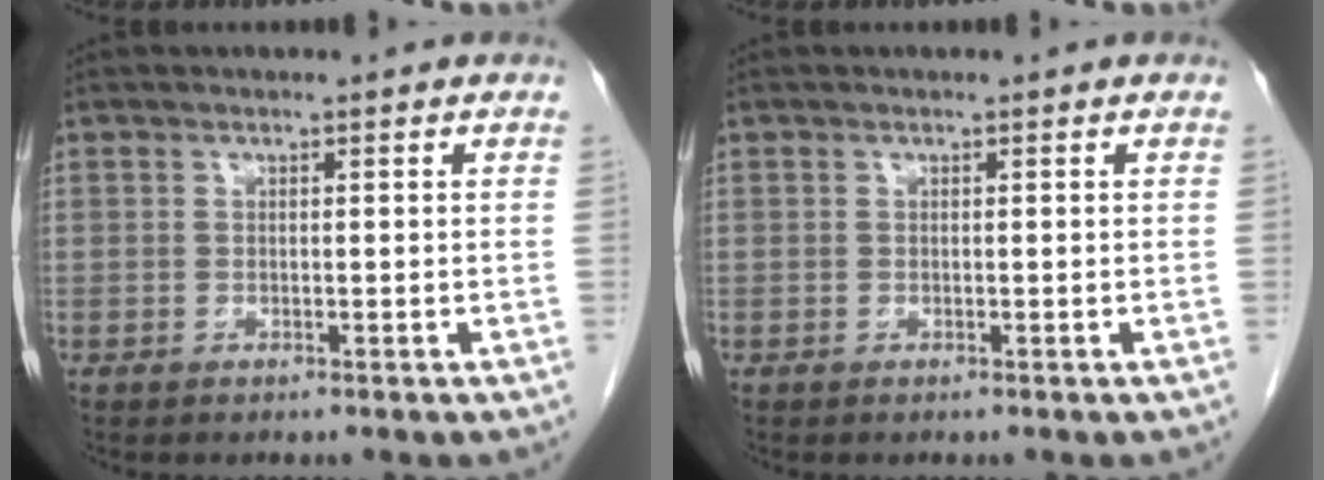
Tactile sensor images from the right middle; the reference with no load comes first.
{"total": 0.0}